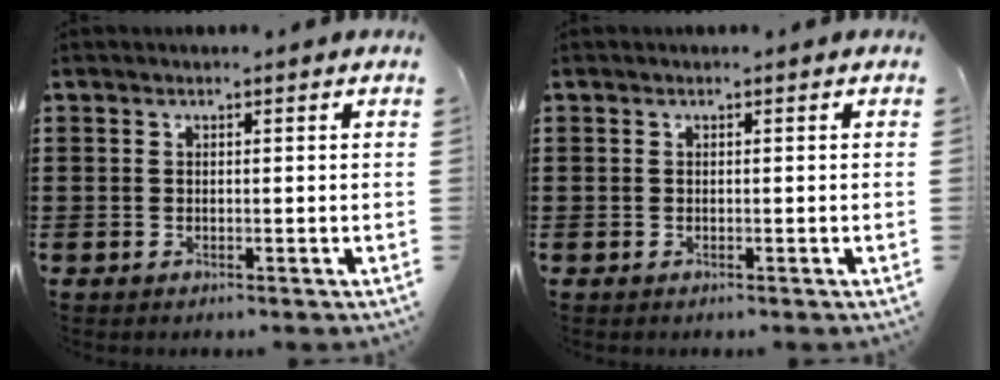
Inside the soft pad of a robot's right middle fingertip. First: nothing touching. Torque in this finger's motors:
{"motor_torque": [0.93, -0.12, -0.01, 0.01]}